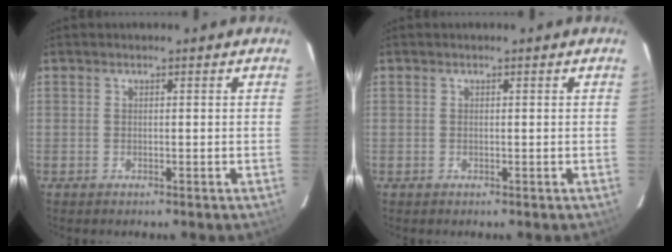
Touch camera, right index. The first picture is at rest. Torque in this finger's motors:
{"motor_torque": [0.00, 0.00, 0.00, 0.00]}